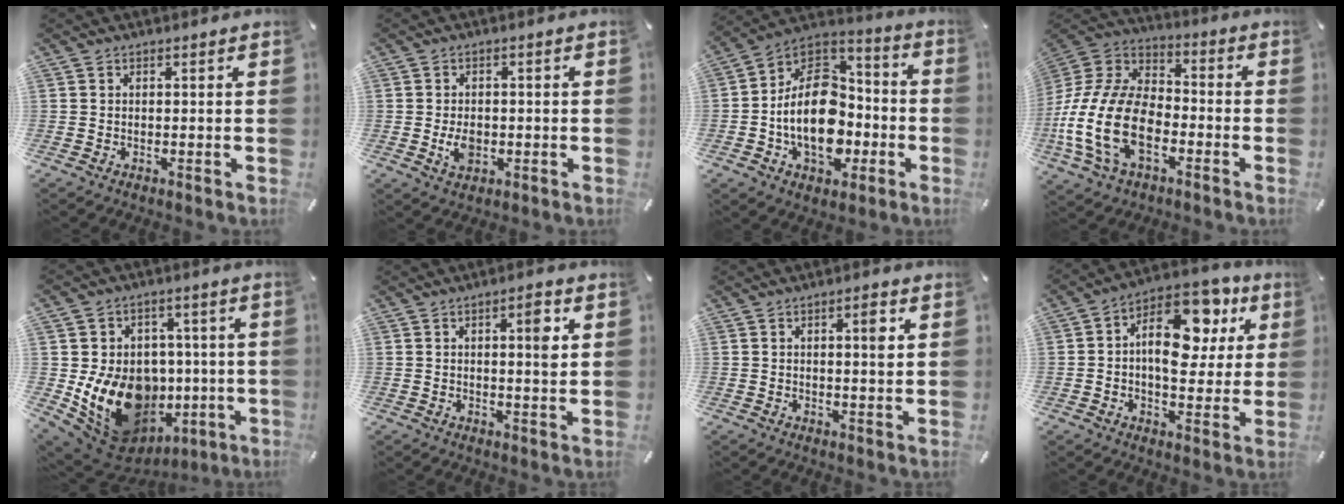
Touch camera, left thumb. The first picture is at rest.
{"total": 4.9, "force": [-1.0, 3.4, 3.4], "torque": [-0.078, -0.002, -0.021]}
{"total": 19.7, "force": [-4.6, 13.8, 13.3], "torque": [-0.245, 0.008, -0.077]}
{"total": 19.9, "force": [-7.6, 12.0, 13.9], "torque": [-0.307, 0.028, -0.136]}
{"total": 17.6, "force": [-2.9, 14.4, 9.7], "torque": [-0.171, -0.005, -0.026]}
{"total": 5.6, "force": [1.8, 1.4, 5.1], "torque": [-0.071, -0.009, 0.020]}
{"total": 4.1, "force": [1.1, 0.9, 3.8], "torque": [-0.052, -0.005, 0.011]}
{"total": 17.0, "force": [4.8, 10.5, 12.6], "torque": [-0.184, -0.027, 0.088]}